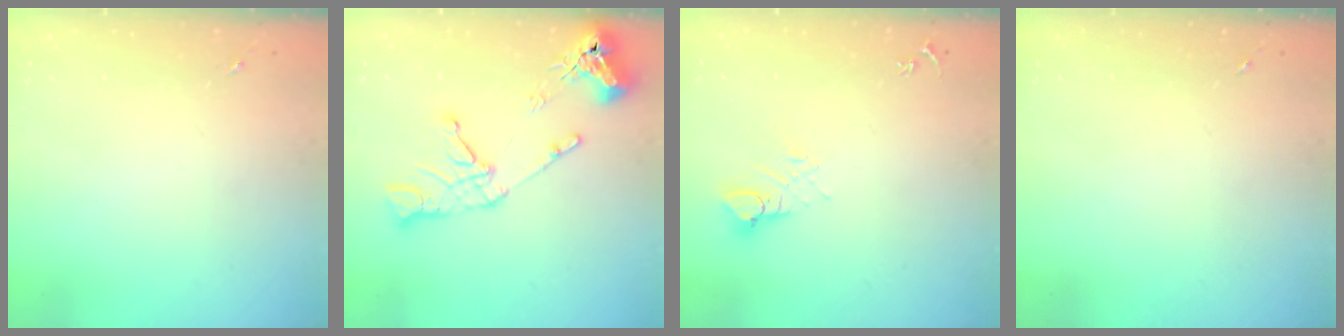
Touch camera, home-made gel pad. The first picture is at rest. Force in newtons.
{"total": 14.1, "press": 14.0, "slide": 1.6}
{"total": 5.0, "press": 5.0, "slide": 0.3}
{"total": 0.0}